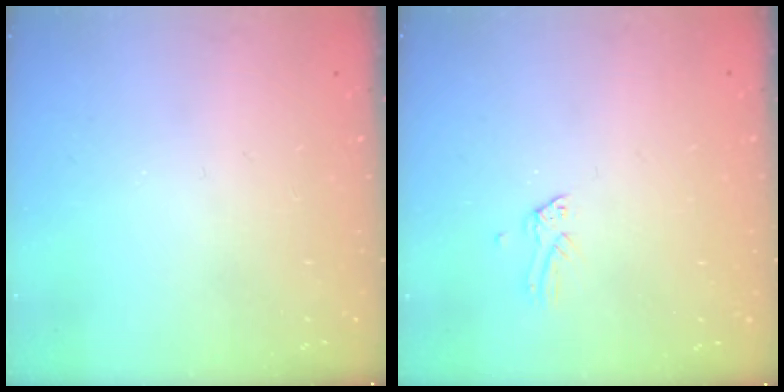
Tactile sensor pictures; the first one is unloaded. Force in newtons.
{"total": 0.0}